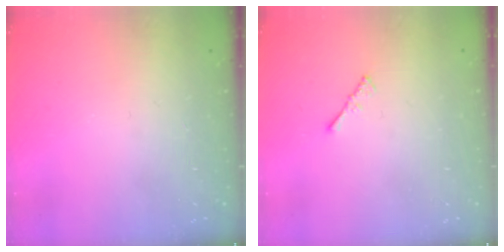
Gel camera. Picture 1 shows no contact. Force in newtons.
{"total": 1.5, "press": 1.4, "slide": 0.4}